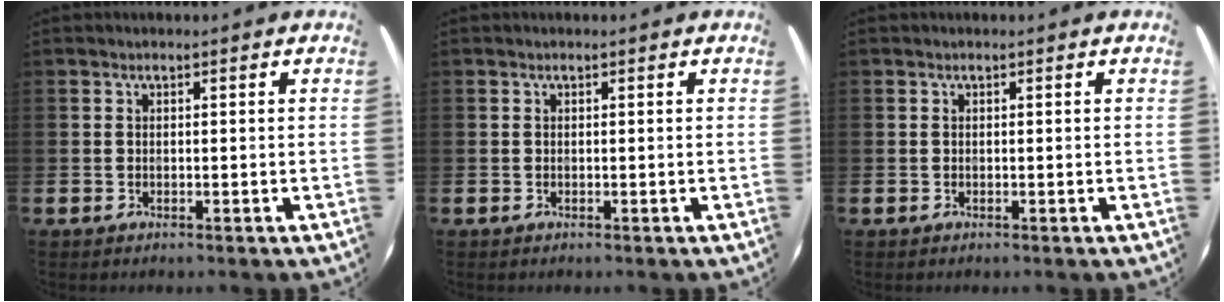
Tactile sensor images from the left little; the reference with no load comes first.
{"total": 0.0}
{"total": 0.0}